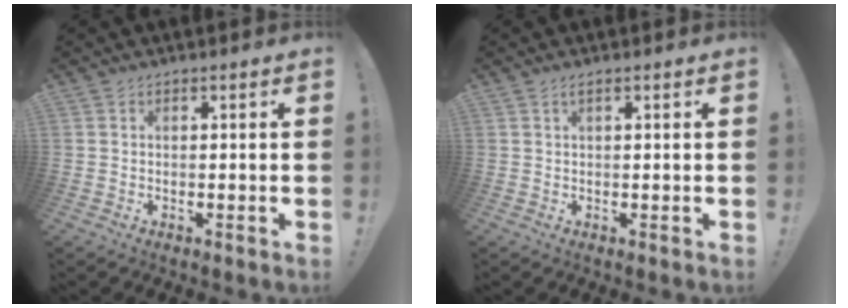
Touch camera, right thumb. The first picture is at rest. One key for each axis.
{"total": 1.4, "fx": 0.6, "fy": 0.2, "fz": 1.2, "tx": -0.021, "ty": 0.000, "tz": 0.008}